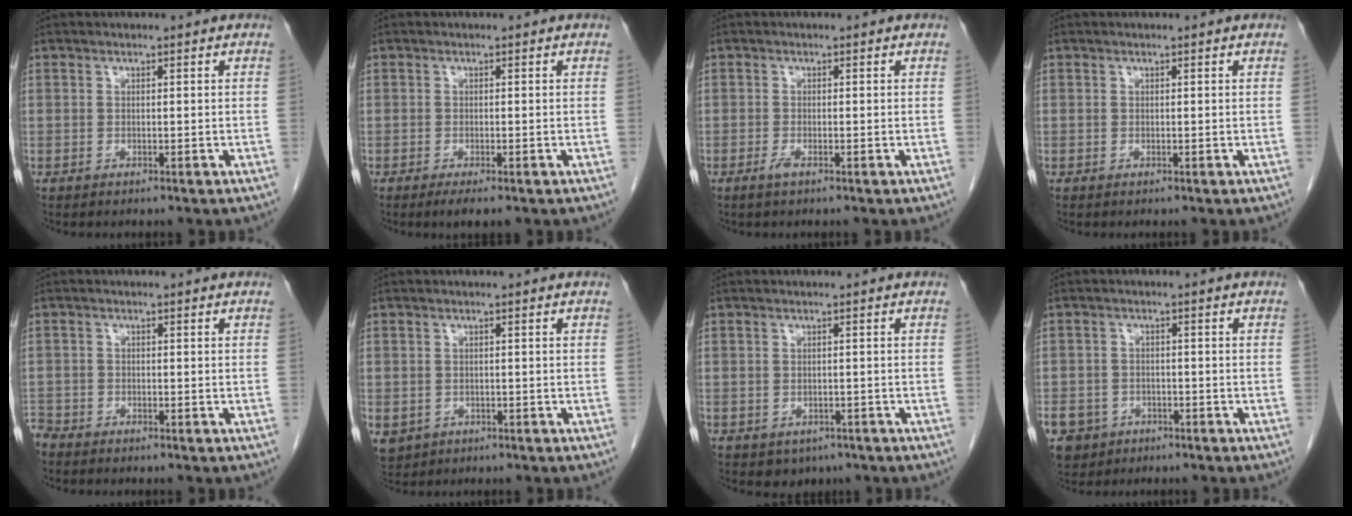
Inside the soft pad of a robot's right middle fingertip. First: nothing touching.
{"total": 2.8, "force": [-1.9, 0.6, 1.9], "torque": [-0.026, -0.006, -0.027]}
{"total": 1.1, "force": [-0.7, 0.1, 0.8], "torque": [-0.019, -0.002, -0.014]}
{"total": 0.0}
{"total": 2.6, "force": [-2.4, 0.8, 0.1], "torque": [-0.003, -0.006, -0.047]}
{"total": 6.2, "force": [-2.6, 5.2, 2.0], "torque": [-0.055, -0.005, -0.033]}
{"total": 2.9, "force": [-1.7, 2.1, 0.9], "torque": [-0.009, 0.003, -0.015]}
{"total": 9.1, "force": [-4.7, 7.5, 2.4], "torque": [-0.071, 0.004, -0.071]}